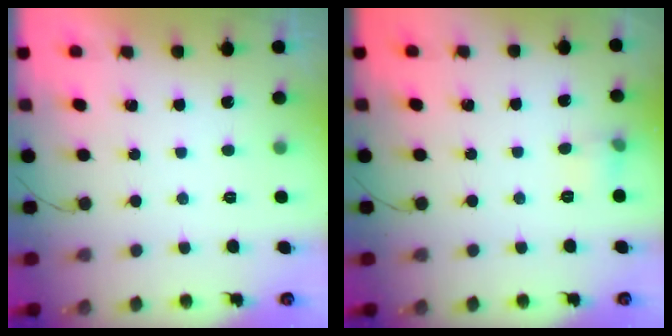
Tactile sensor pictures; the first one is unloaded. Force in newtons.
{"total": 4.9, "press": 4.7, "slide": 1.6}